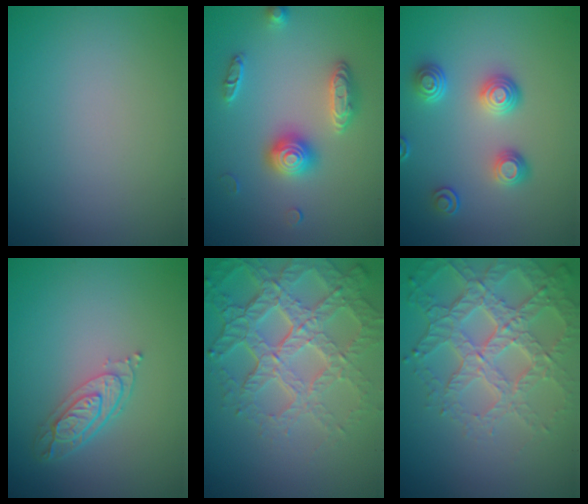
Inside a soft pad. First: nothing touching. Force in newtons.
{"total": 3.0, "press": 3.0, "slide": 0.4}
{"total": 3.5, "press": 2.8, "slide": 2.2}
{"total": 3.5, "press": 2.6, "slide": 2.3}
{"total": 7.6, "press": 5.3, "slide": 5.4}
{"total": 6.2, "press": 4.8, "slide": 3.8}